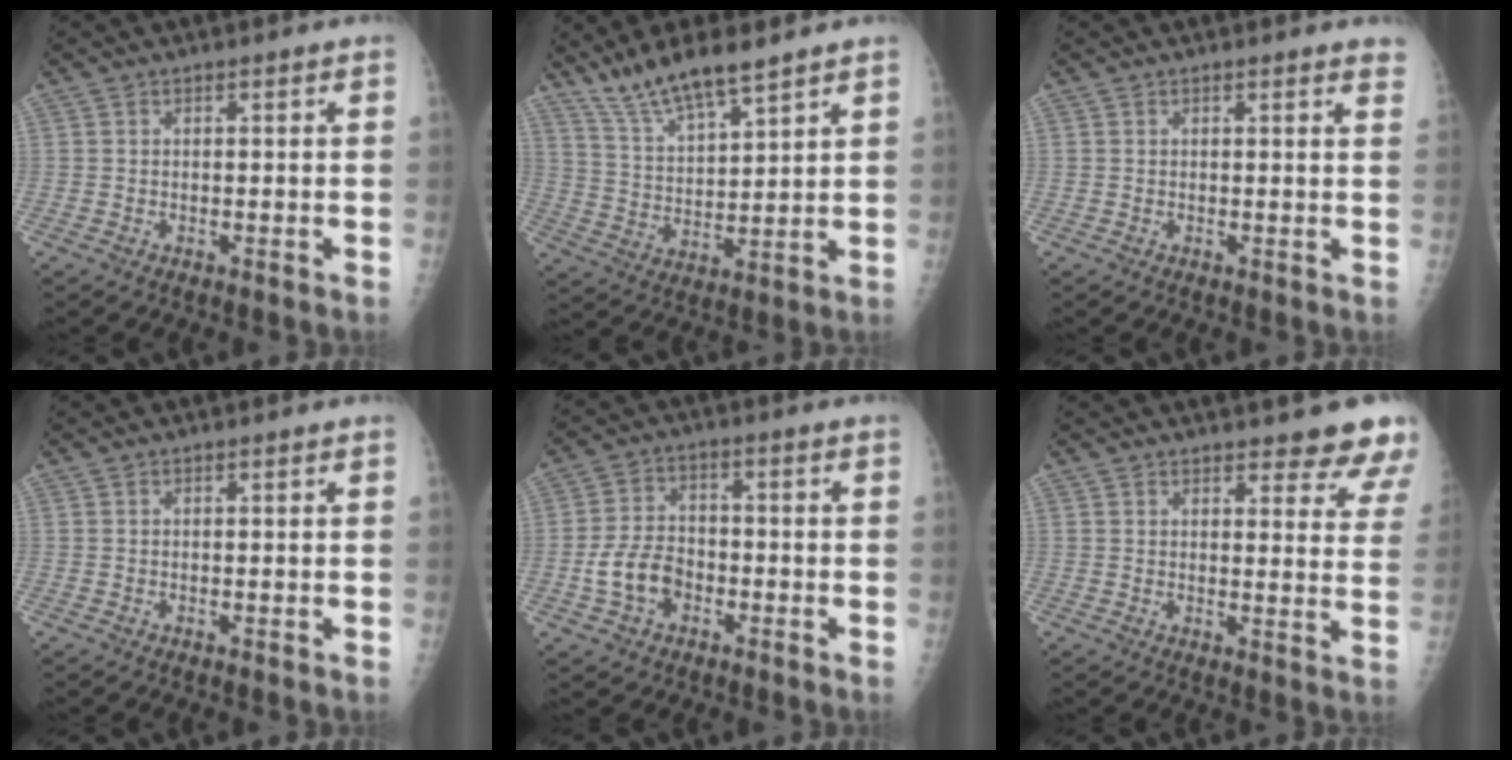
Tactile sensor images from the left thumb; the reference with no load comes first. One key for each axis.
{"total": 10.7, "fx": 8.6, "fy": 1.8, "fz": 6.1, "tx": -0.110, "ty": -0.044, "tz": 0.172}
{"total": 2.3, "fx": 2.2, "fy": 0.3, "fz": 0.8, "tx": -0.005, "ty": -0.009, "tz": 0.011}
{"total": 0.0}
{"total": 7.8, "fx": -2.7, "fy": 5.5, "fz": 4.8, "tx": -0.081, "ty": 0.024, "tz": -0.050}
{"total": 11.5, "fx": 10.1, "fy": 2.9, "fz": 4.7, "tx": -0.012, "ty": -0.053, "tz": 0.100}